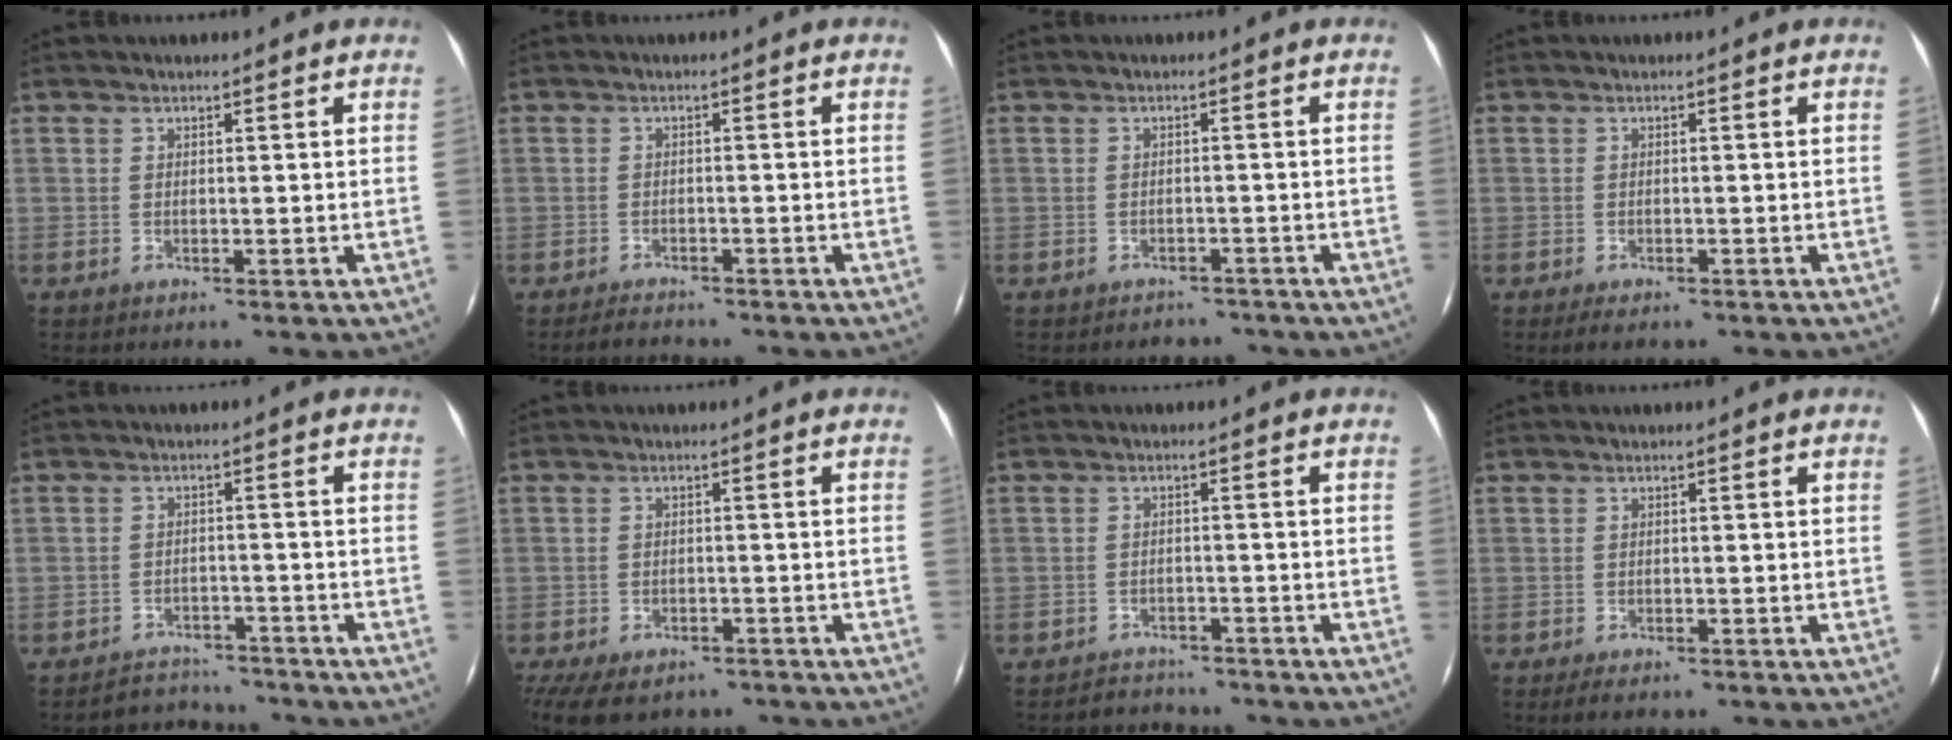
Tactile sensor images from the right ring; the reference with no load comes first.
{"total": 3.2, "force": [-3.0, 0.9, 0.9], "torque": [-0.025, 0.001, -0.046]}
{"total": 4.4, "force": [-3.8, 2.3, 0.6], "torque": [-0.006, 0.013, -0.044]}
{"total": 2.7, "force": [-2.0, 1.1, 1.5], "torque": [-0.031, -0.009, -0.031]}
{"total": 8.1, "force": [-7.5, 3.0, 1.0], "torque": [-0.032, 0.020, -0.098]}
{"total": 3.9, "force": [-2.7, 2.1, 1.9], "torque": [-0.043, -0.013, -0.037]}
{"total": 5.8, "force": [-5.2, 2.5, 0.6], "torque": [-0.018, 0.018, -0.071]}
{"total": 3.0, "force": [-2.3, 1.2, 1.6], "torque": [-0.034, -0.009, -0.036]}